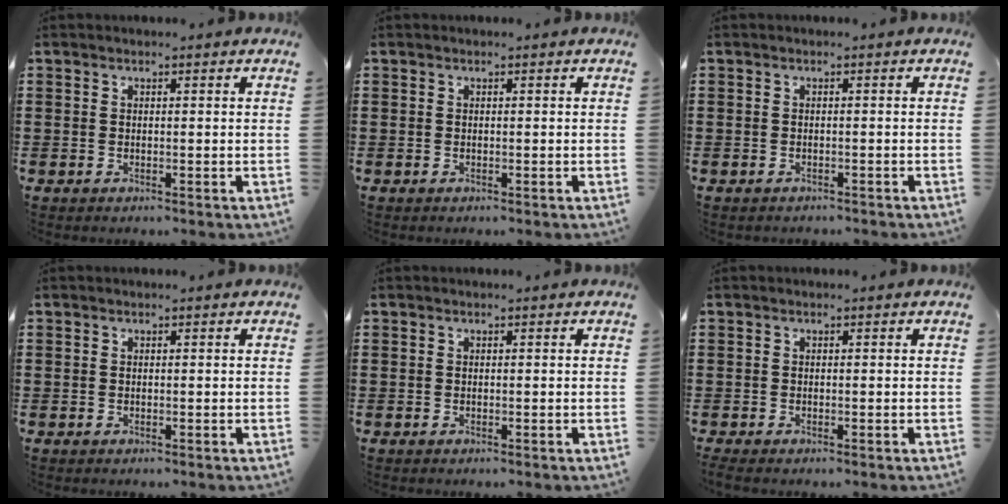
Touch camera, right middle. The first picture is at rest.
{"total": 0.0}
{"total": 0.6, "force": [-0.5, 0.1, 0.0], "torque": [-0.003, -0.002, -0.011]}
{"total": 0.0}
{"total": 0.0}
{"total": 0.5, "force": [-0.5, 0.0, 0.2], "torque": [-0.006, -0.005, -0.008]}